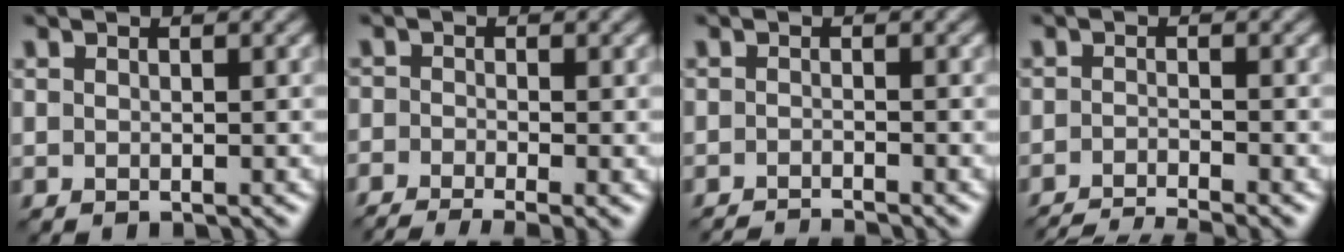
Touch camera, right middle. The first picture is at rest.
{"total": 4.5, "force": [-3.2, 1.2, 3.0], "torque": [-0.055, -0.018, -0.055]}
{"total": 2.4, "force": [-2.3, 0.1, 0.8], "torque": [-0.007, -0.002, -0.044]}
{"total": 4.7, "force": [-4.0, 0.5, 2.3], "torque": [-0.037, -0.005, -0.078]}